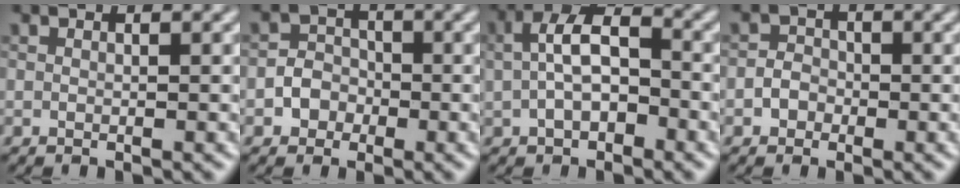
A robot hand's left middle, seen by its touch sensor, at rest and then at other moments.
{"total": 2.6, "force": [-1.0, 2.3, 0.7], "torque": [0.008, 0.007, -0.031]}
{"total": 5.6, "force": [0.0, 3.5, 4.3], "torque": [-0.087, 0.013, -0.006]}
{"total": 1.8, "force": [-0.7, 1.6, 0.5], "torque": [0.006, 0.005, -0.026]}